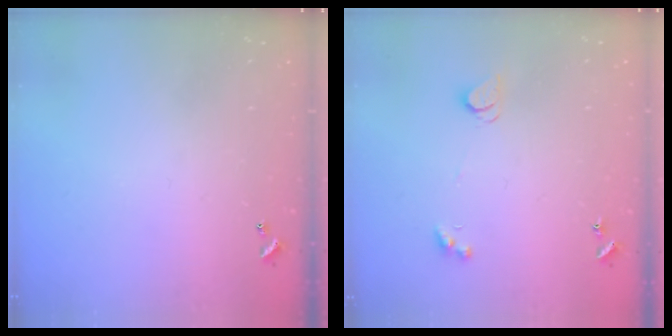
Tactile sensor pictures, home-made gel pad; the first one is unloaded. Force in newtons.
{"total": 2.4, "press": 2.4, "slide": 0.4}